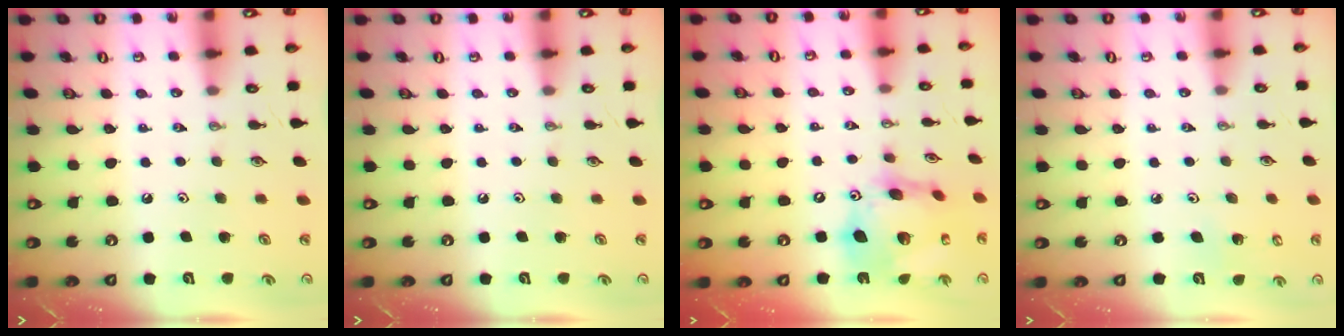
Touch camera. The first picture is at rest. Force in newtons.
{"total": 0.0}
{"total": 19.2, "press": 19.1, "slide": 2.0}
{"total": 3.1, "press": 3.0, "slide": 0.2}